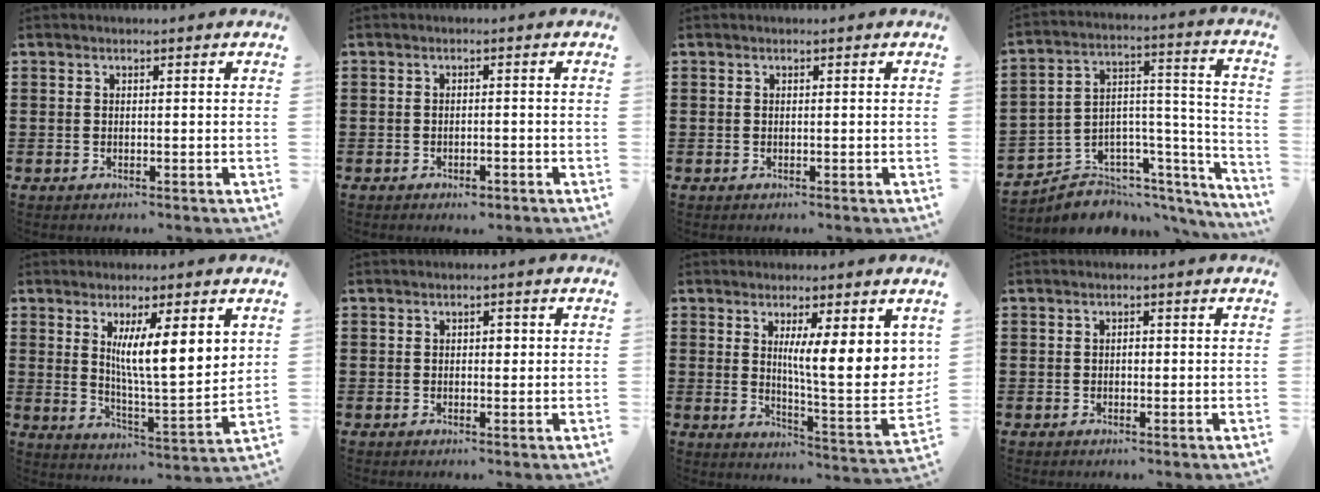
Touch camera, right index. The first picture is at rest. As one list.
[{"total": 1.3, "force": [-1.2, 0.4, 0.5], "torque": [-0.014, -0.004, -0.023]}, {"total": 0.0}, {"total": 5.0, "force": [-3.5, 3.5, 0.5], "torque": [-0.019, -0.012, -0.063]}, {"total": 9.1, "force": [3.6, 1.5, 8.2], "torque": [-0.141, -0.020, 0.054]}, {"total": 1.2, "force": [0.1, 0.7, 1.0], "torque": [-0.019, 0.005, 0.000]}, {"total": 10.3, "force": [3.5, 2.0, 9.5], "torque": [-0.143, -0.029, 0.052]}, {"total": 0.9, "force": [-0.1, 0.5, 0.7], "torque": [-0.015, 0.000, -0.002]}]